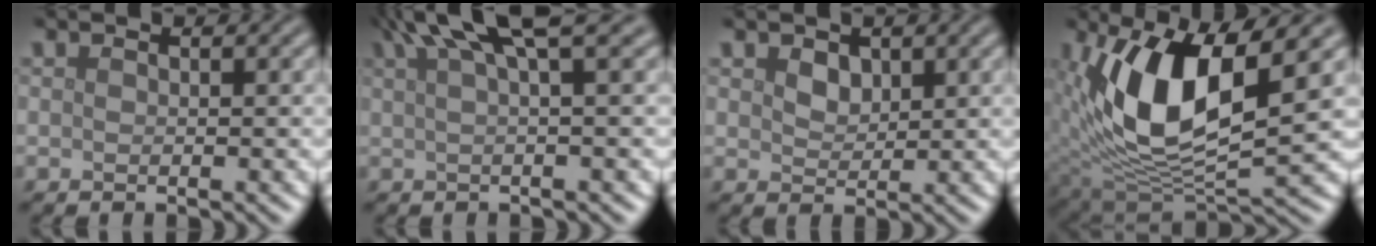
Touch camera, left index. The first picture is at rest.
{"total": 6.1, "force": [3.6, 1.1, 4.9], "torque": [-0.062, 0.020, 0.057]}
{"total": 1.6, "force": [0.9, 1.1, 0.8], "torque": [-0.017, -0.001, 0.019]}
{"total": 10.9, "force": [2.5, 4.7, 9.5], "torque": [-0.189, -0.009, 0.046]}